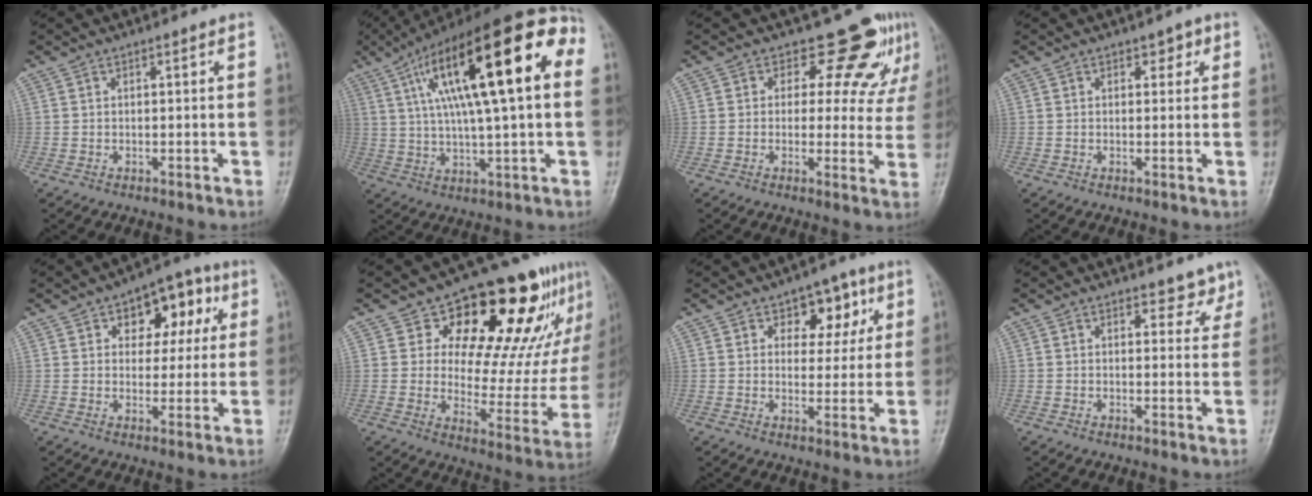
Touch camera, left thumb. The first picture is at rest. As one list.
[{"total": 26.6, "force": [6.7, 7.6, 24.6], "torque": [-0.393, 0.033, 0.096]}, {"total": 10.4, "force": [7.1, 6.1, 4.4], "torque": [-0.007, -0.037, 0.072]}, {"total": 2.4, "force": [1.1, 1.7, 1.3], "torque": [0.008, -0.001, 0.009]}, {"total": 11.6, "force": [4.1, 7.3, 8.0], "torque": [-0.054, 0.008, 0.052]}, {"total": 22.8, "force": [12.5, 12.0, 14.8], "torque": [-0.127, -0.032, 0.185]}, {"total": 8.5, "force": [3.7, 5.7, 5.1], "torque": [-0.022, -0.011, 0.047]}, {"total": 3.4, "force": [2.7, 2.0, 0.7], "torque": [0.019, -0.018, 0.030]}]